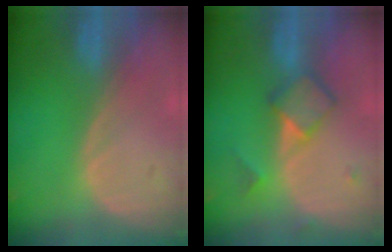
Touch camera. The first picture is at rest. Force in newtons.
{"total": 5.0, "press": 4.9, "slide": 1.0}